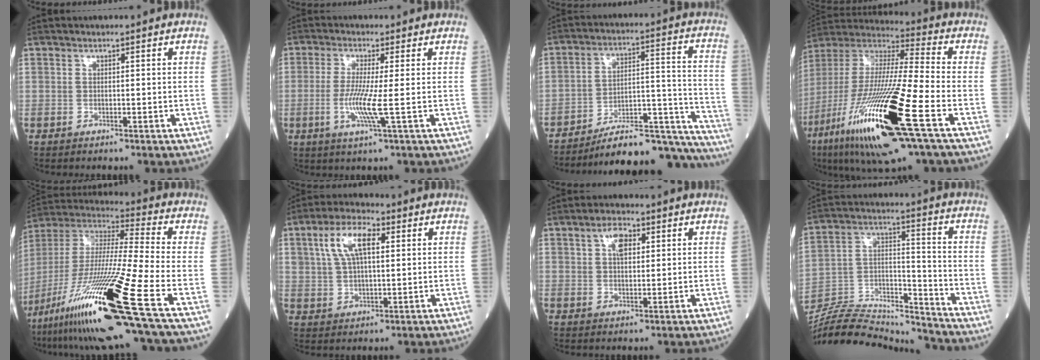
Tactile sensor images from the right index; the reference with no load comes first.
{"total": 5.7, "force": [-1.0, -0.8, 5.5], "torque": [-0.119, -0.016, -0.025]}
{"total": 22.3, "force": [-21.1, 2.5, 6.7], "torque": [-0.042, 0.045, -0.301]}
{"total": 25.7, "force": [-10.8, 2.5, 23.1], "torque": [-0.474, -0.058, -0.202]}
{"total": 25.9, "force": [-13.8, -0.7, 22.0], "torque": [-0.427, -0.053, -0.257]}
{"total": 8.9, "force": [3.1, 3.7, 7.4], "torque": [-0.150, 0.019, 0.060]}
{"total": 4.3, "force": [1.8, 2.1, 3.3], "torque": [-0.060, 0.010, 0.031]}
{"total": 18.8, "force": [-18.4, 1.0, 3.6], "torque": [-0.072, 0.028, -0.308]}